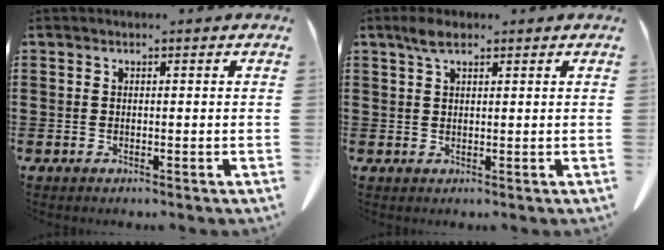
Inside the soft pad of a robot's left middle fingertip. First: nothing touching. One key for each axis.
{"total": 2.7, "fx": 1.6, "fy": 0.9, "fz": 1.9, "tx": -0.043, "ty": 0.003, "tz": 0.030}